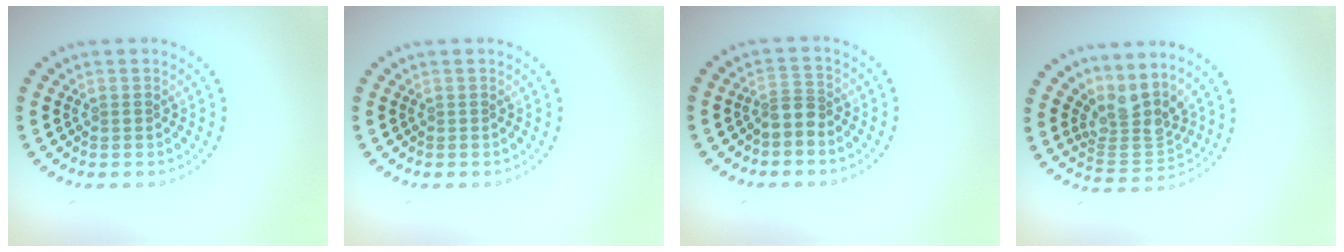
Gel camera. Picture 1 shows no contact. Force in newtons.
{"total": 0.0}
{"total": 2.0, "press": 1.5, "slide": 1.3}
{"total": 3.5, "press": 2.4, "slide": 2.6}